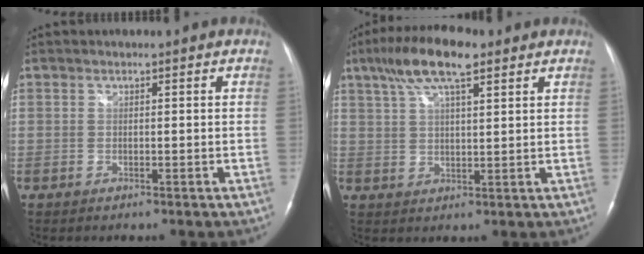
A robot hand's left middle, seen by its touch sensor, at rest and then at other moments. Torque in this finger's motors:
{"motor_torque": [1.26, -0.70, 0.14, 0.10]}